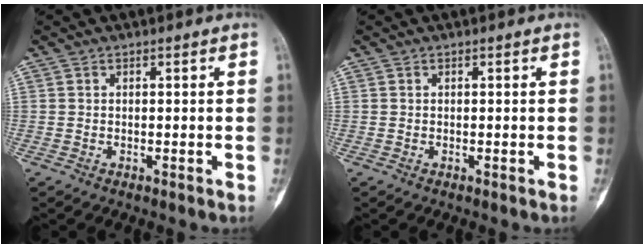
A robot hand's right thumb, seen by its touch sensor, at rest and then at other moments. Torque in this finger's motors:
{"motor_torque": [0.53, 0.53, -0.01, 0.00, 0.00]}